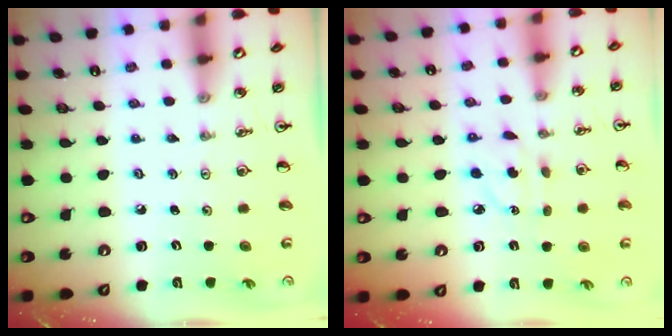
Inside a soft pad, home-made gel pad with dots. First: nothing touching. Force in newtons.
{"total": 4.0, "press": 4.0, "slide": 0.3}